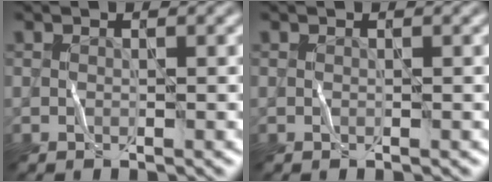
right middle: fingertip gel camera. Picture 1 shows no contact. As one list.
[{"total": 0.0}]